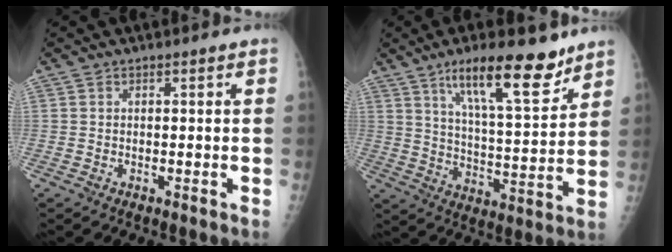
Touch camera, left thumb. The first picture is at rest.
{"total": 16.4, "force": [10.8, 4.4, 11.6], "torque": [-0.159, -0.063, 0.183]}